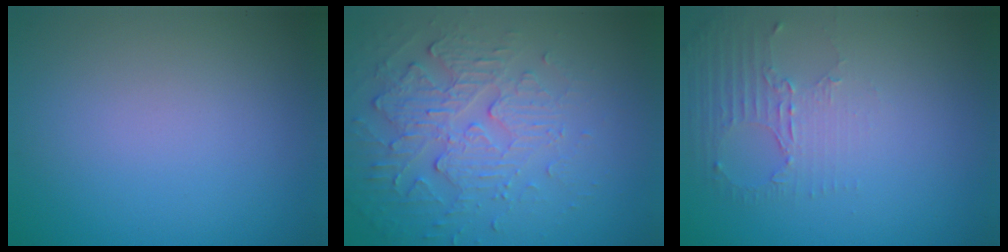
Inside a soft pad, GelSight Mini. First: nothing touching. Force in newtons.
{"total": 4.3, "press": 3.5, "slide": 2.6}
{"total": 2.5, "press": 1.8, "slide": 1.7}